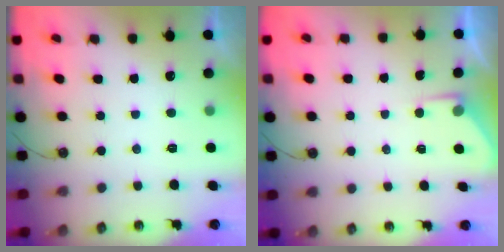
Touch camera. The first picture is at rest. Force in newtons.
{"total": 2.9, "press": 2.9, "slide": 0.5}